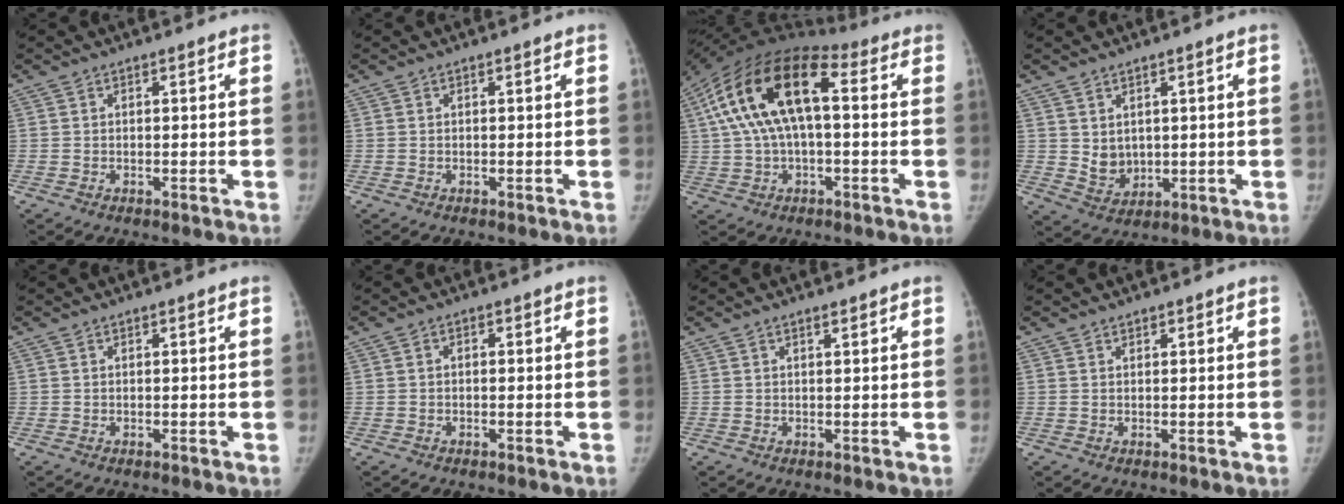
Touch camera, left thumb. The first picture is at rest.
{"total": 0.0}
{"total": 18.8, "force": [3.2, 9.2, 16.1], "torque": [-0.307, 0.049, 0.042]}
{"total": 4.7, "force": [1.2, 3.9, 2.4], "torque": [-0.021, -0.018, 0.037]}
{"total": 0.0}
{"total": 0.7, "force": [-0.1, 0.5, 0.4], "torque": [0.001, 0.003, -0.007]}
{"total": 0.8, "force": [0.6, 0.1, 0.4], "torque": [-0.009, -0.004, 0.011]}
{"total": 0.8, "force": [0.6, 0.4, 0.0], "torque": [0.010, -0.005, 0.007]}